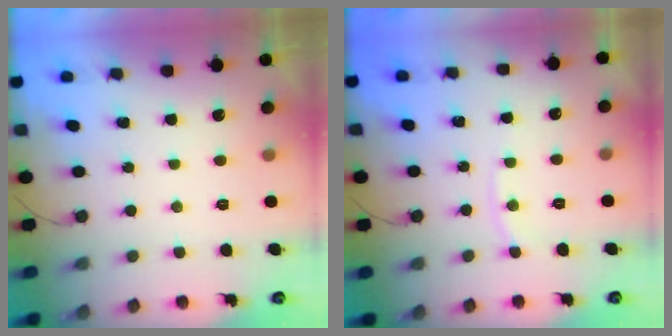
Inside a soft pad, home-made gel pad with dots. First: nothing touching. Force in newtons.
{"total": 4.1, "press": 4.0, "slide": 0.5}